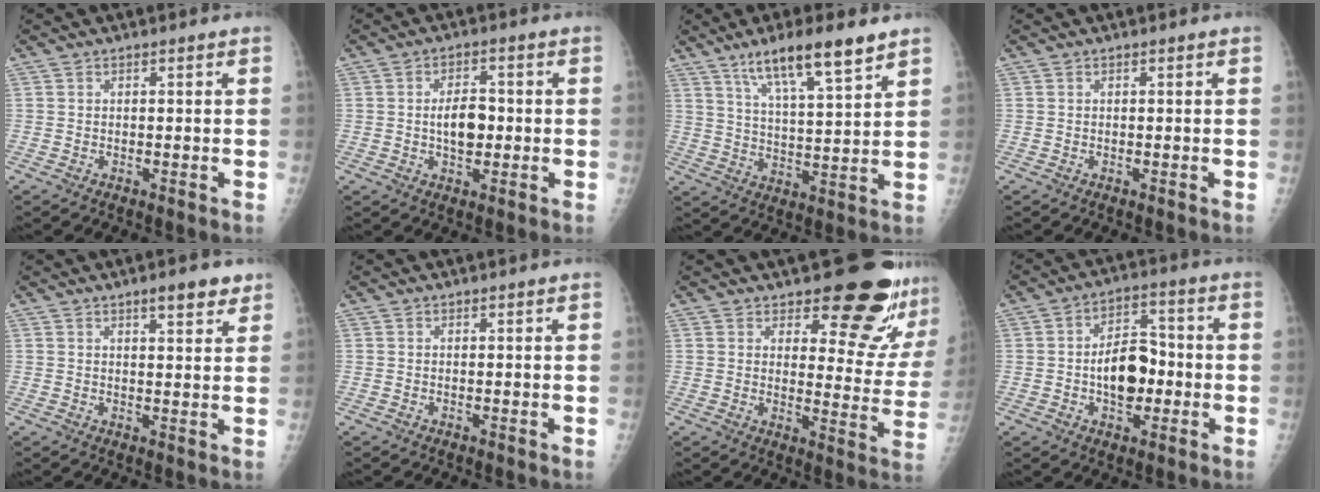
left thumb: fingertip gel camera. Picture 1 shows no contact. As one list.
[{"total": 5.9, "force": [-0.3, 3.4, 4.8], "torque": [-0.067, 0.007, -0.006]}, {"total": 12.6, "force": [8.2, 1.8, 9.4], "torque": [-0.157, -0.035, 0.146]}, {"total": 0.0}, {"total": 5.1, "force": [3.4, 1.5, 3.5], "torque": [-0.036, -0.016, 0.044]}, {"total": 0.0}, {"total": 16.1, "force": [13.1, 5.2, 7.7], "torque": [-0.052, -0.109, 0.154]}, {"total": 10.2, "force": [-1.5, 6.5, 7.8], "torque": [-0.091, 0.026, -0.029]}]